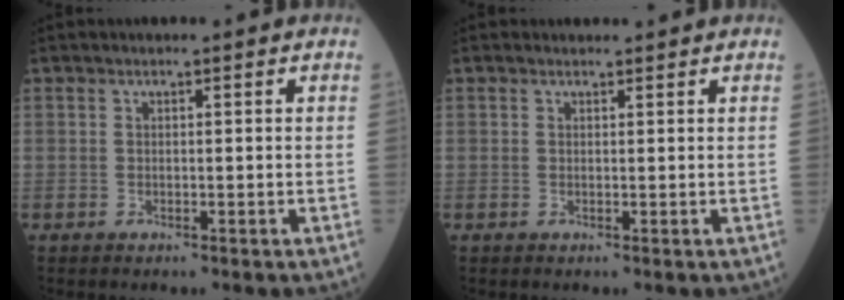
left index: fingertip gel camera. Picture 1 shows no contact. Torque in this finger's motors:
{"motor_torque": [0.23, -0.40, -0.04, -0.02]}